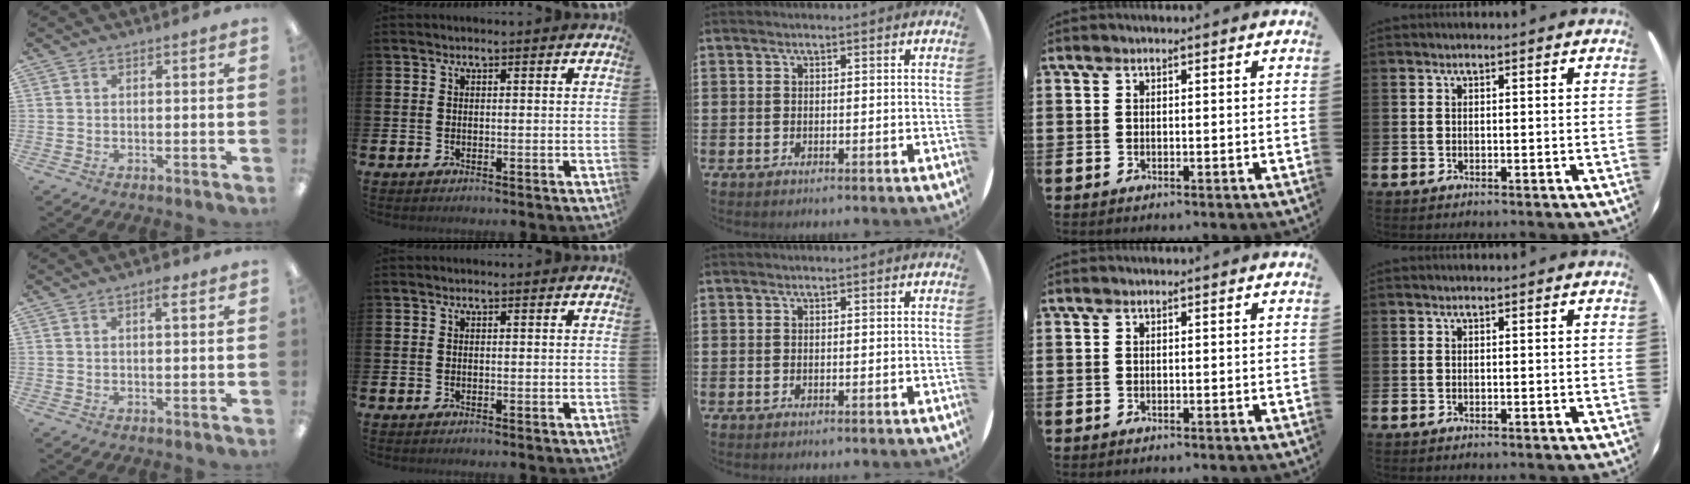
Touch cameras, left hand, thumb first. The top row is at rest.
{"thumb": {"total": 2.9, "force": [1.6, 0.8, 2.3], "torque": [-0.034, -0.001, 0.023]}}